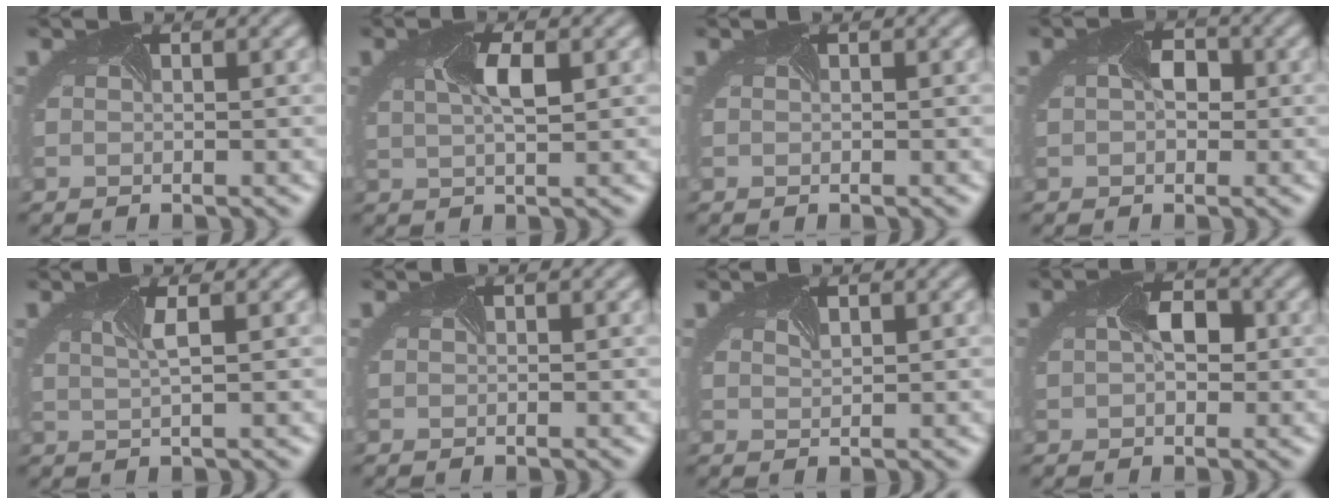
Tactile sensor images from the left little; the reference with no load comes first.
{"total": 2.1, "force": [0.1, 0.5, 2.0], "torque": [-0.052, 0.003, 0.010]}
{"total": 0.0}
{"total": 1.9, "force": [-0.4, 1.5, 1.0], "torque": [-0.029, 0.003, 0.002]}
{"total": 1.1, "force": [-0.1, 0.0, 1.1], "torque": [-0.024, -0.002, 0.006]}
{"total": 0.0}
{"total": 0.0}
{"total": 2.1, "force": [-0.3, 1.5, 1.5], "torque": [-0.042, 0.005, 0.001]}